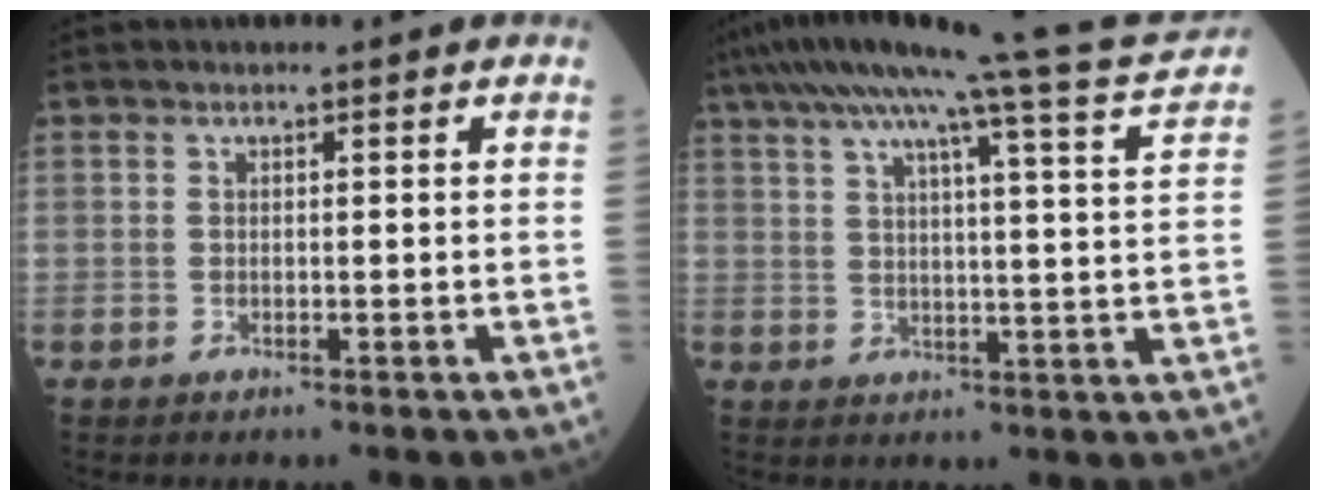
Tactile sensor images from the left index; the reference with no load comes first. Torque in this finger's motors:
{"motor_torque": [0.76, -1.06, 0.01, -0.03]}